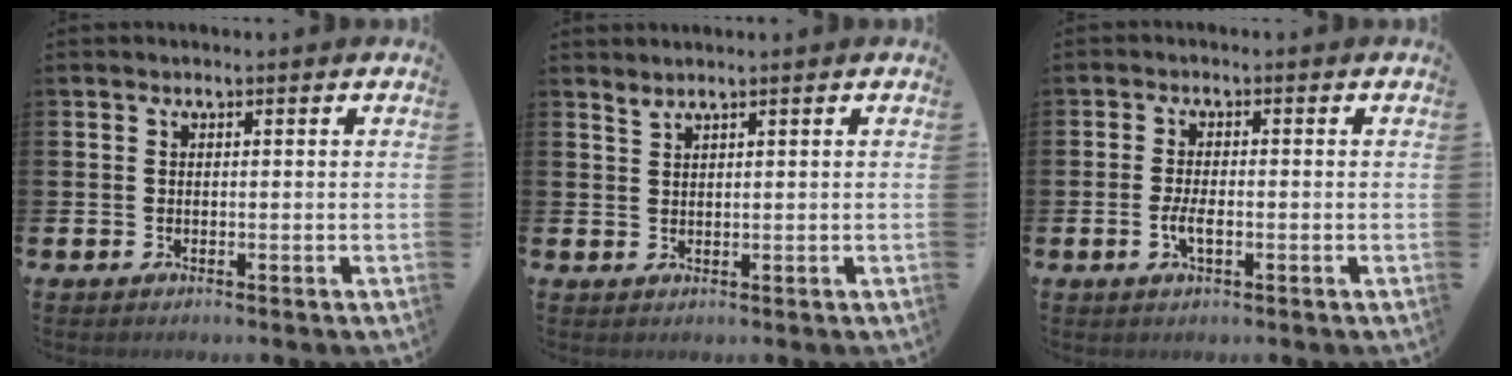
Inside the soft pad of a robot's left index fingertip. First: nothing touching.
{"total": 1.2, "force": [1.2, -0.1, 0.2], "torque": [-0.004, 0.000, 0.022]}
{"total": 2.7, "force": [-0.8, 1.0, 2.4], "torque": [-0.039, 0.000, -0.015]}